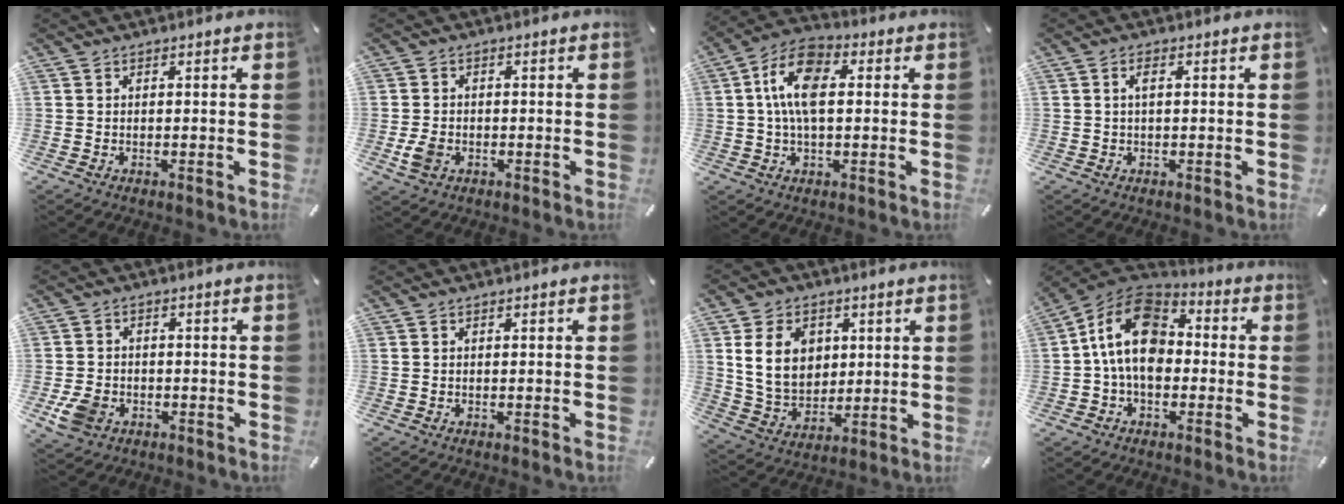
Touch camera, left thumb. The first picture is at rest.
{"total": 3.9, "force": [-1.1, 3.1, 2.2], "torque": [-0.048, -0.003, -0.025]}
{"total": 11.4, "force": [1.7, 6.4, 9.3], "torque": [-0.174, 0.006, 0.028]}
{"total": 1.9, "force": [0.3, 0.8, 1.8], "torque": [-0.035, 0.005, 0.004]}
{"total": 6.0, "force": [-2.2, 4.7, 2.9], "torque": [-0.070, 0.008, -0.040]}
{"total": 0.0}
{"total": 11.6, "force": [3.2, 9.4, 6.1], "torque": [-0.113, -0.001, 0.060]}
{"total": 14.6, "force": [-0.2, 10.2, 10.5], "torque": [-0.214, 0.008, -0.008]}